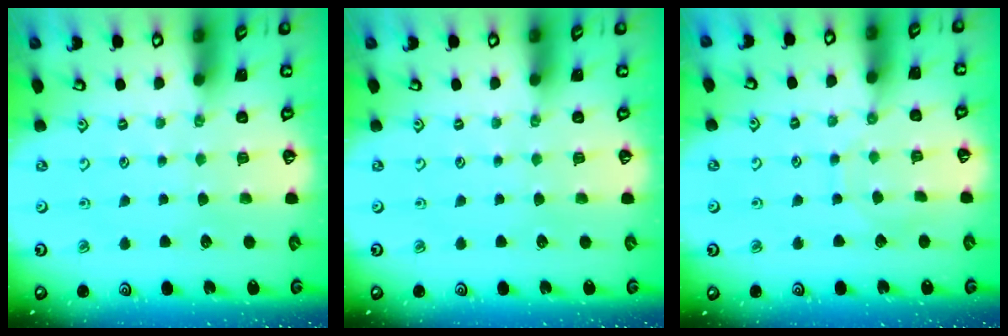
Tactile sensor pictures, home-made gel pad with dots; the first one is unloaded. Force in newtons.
{"total": 0.0}
{"total": 4.8, "press": 4.8, "slide": 0.4}